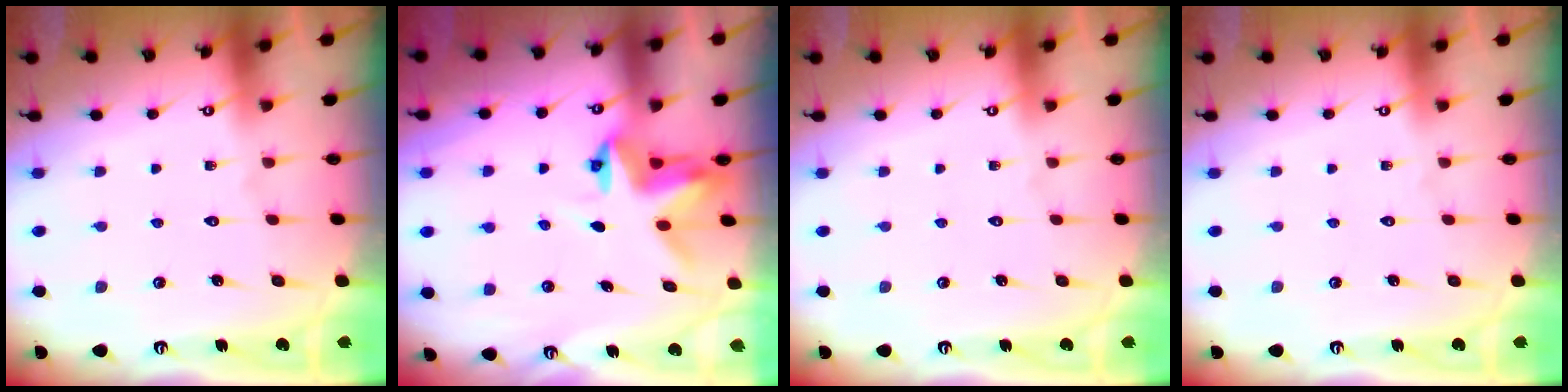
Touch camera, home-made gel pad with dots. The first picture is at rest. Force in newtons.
{"total": 4.1, "press": 4.1, "slide": 0.2}
{"total": 0.0}
{"total": 0.0}